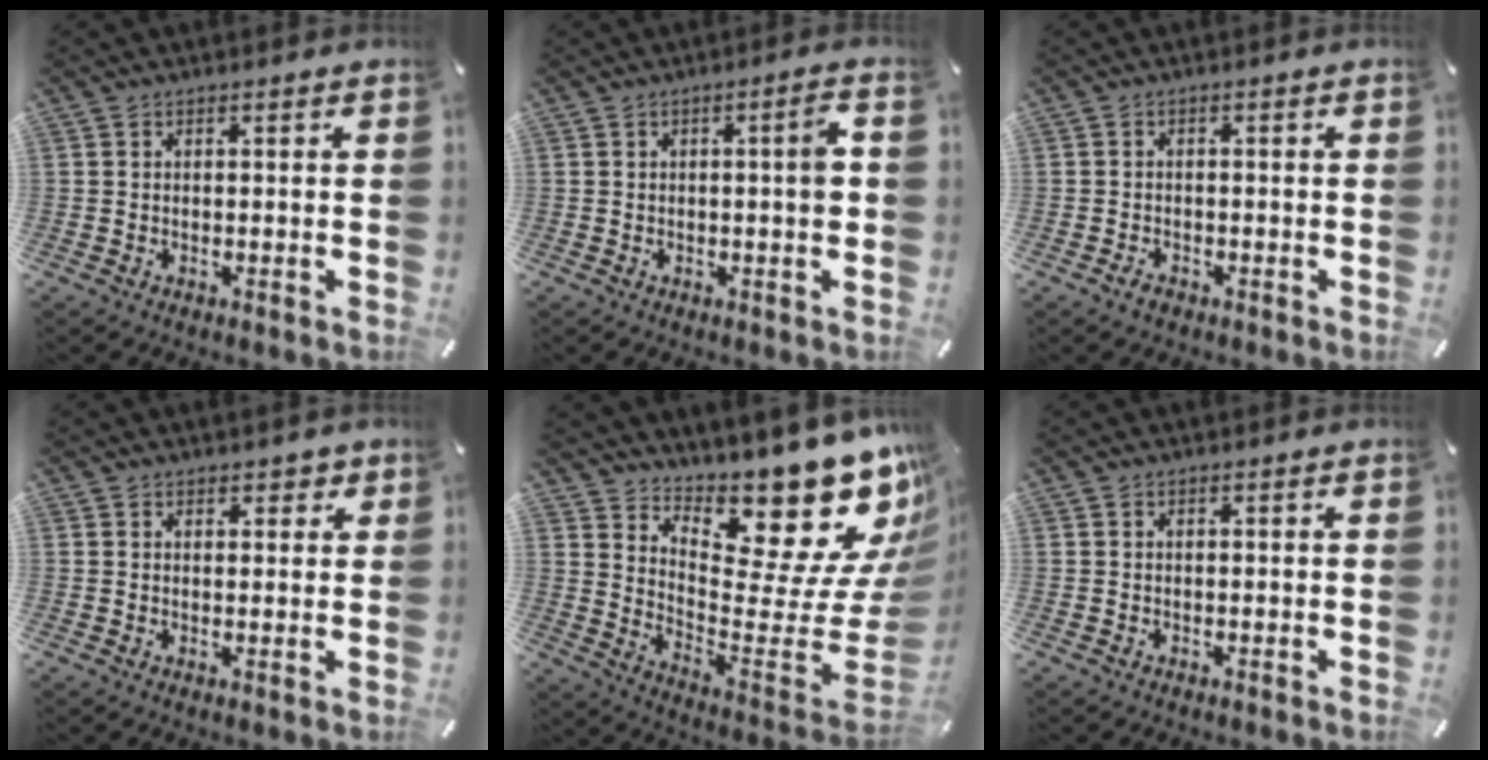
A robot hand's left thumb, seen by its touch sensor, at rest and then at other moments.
{"total": 3.5, "force": [0.0, 0.3, 3.5], "torque": [-0.055, -0.001, -0.006]}
{"total": 1.5, "force": [-1.0, 0.8, 0.8], "torque": [-0.016, 0.004, -0.021]}
{"total": 1.9, "force": [1.3, 1.3, 0.5], "torque": [0.005, -0.003, 0.019]}
{"total": 18.7, "force": [13.8, 5.8, 11.1], "torque": [-0.100, -0.146, 0.216]}
{"total": 0.0}